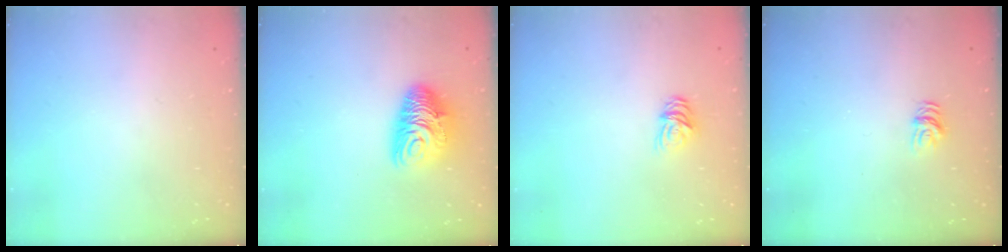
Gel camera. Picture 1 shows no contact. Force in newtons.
{"total": 10.6, "press": 10.5, "slide": 1.2}
{"total": 6.3, "press": 6.2, "slide": 0.6}
{"total": 6.2, "press": 6.2, "slide": 0.3}